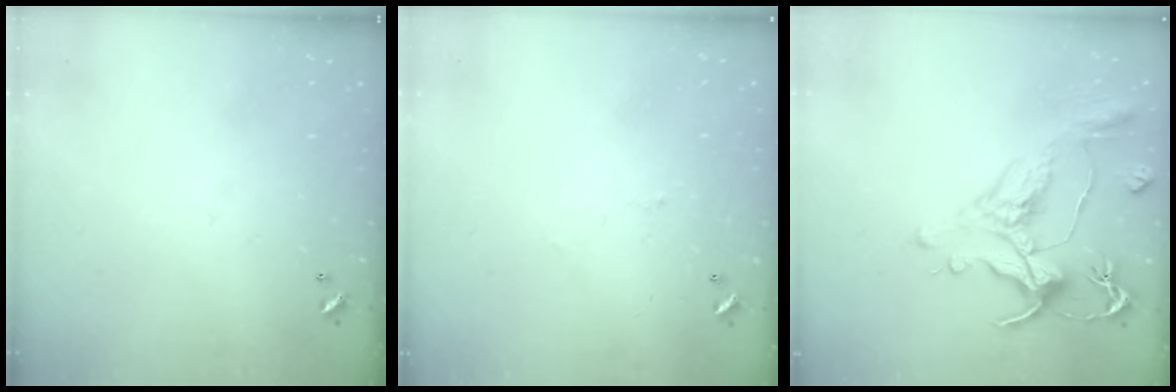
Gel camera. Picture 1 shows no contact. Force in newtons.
{"total": 1.6, "press": 1.5, "slide": 0.5}
{"total": 1.7, "press": 0.9, "slide": 1.4}